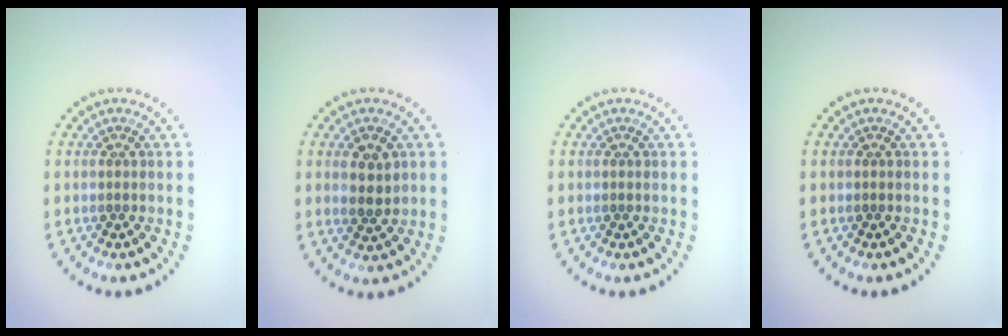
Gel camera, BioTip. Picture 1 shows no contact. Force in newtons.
{"total": 2.6, "press": 2.6, "slide": 0.3}
{"total": 0.0}
{"total": 0.0}